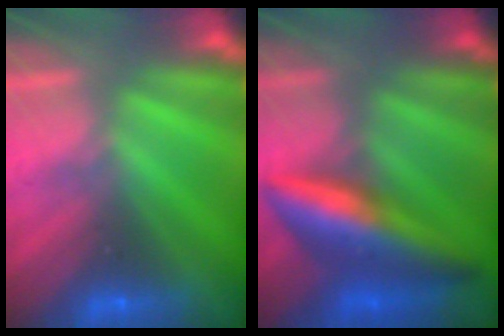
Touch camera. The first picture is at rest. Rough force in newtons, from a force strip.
{"total": 7.4}